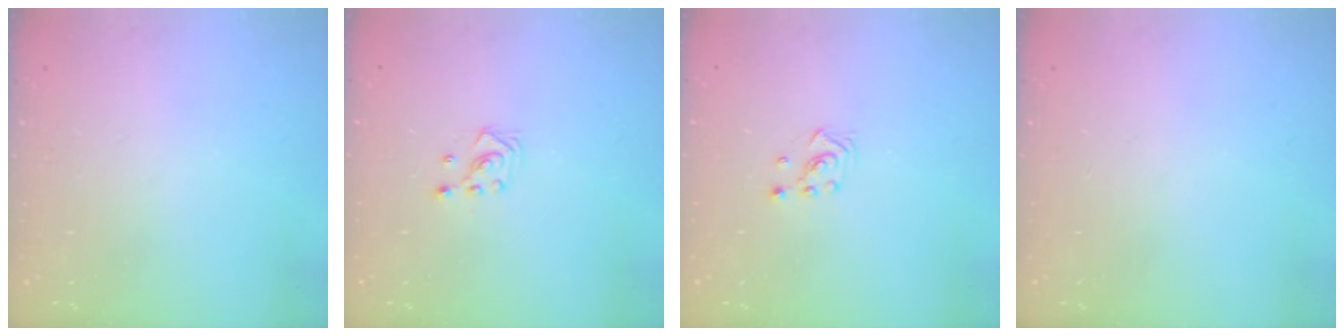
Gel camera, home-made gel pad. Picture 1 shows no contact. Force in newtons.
{"total": 2.9, "press": 2.9, "slide": 0.4}
{"total": 2.2, "press": 2.2, "slide": 0.2}
{"total": 0.0}